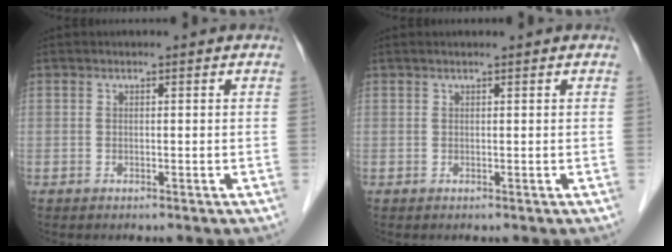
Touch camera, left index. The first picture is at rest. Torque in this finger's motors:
{"motor_torque": [-0.29, 0.18, 0.02, 0.01]}